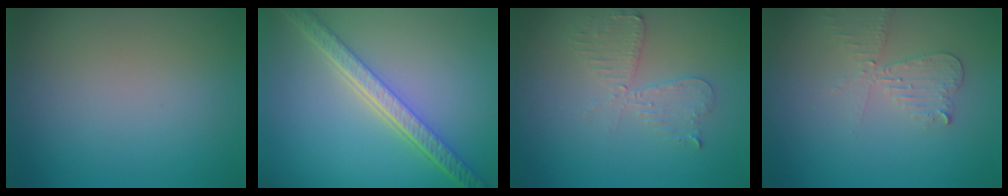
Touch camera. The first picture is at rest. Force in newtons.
{"total": 5.7, "press": 4.4, "slide": 3.6}
{"total": 2.6, "press": 2.5, "slide": 0.5}
{"total": 2.8, "press": 2.6, "slide": 0.9}